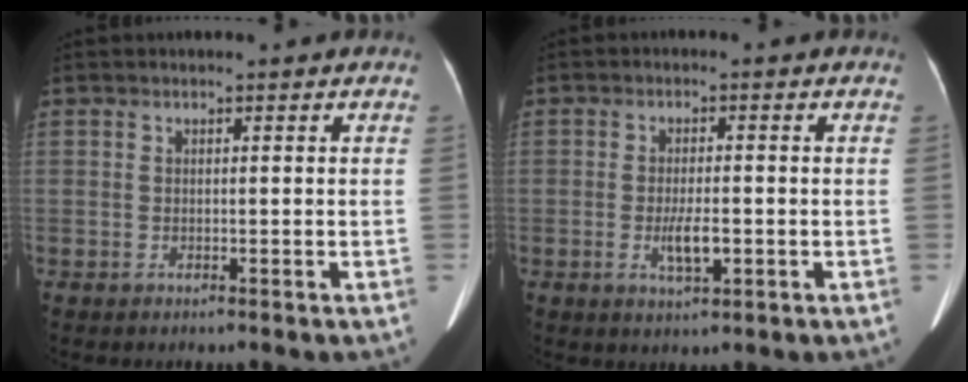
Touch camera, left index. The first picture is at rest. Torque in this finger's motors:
{"motor_torque": [0.05, 0.04, 0.04, 0.05]}